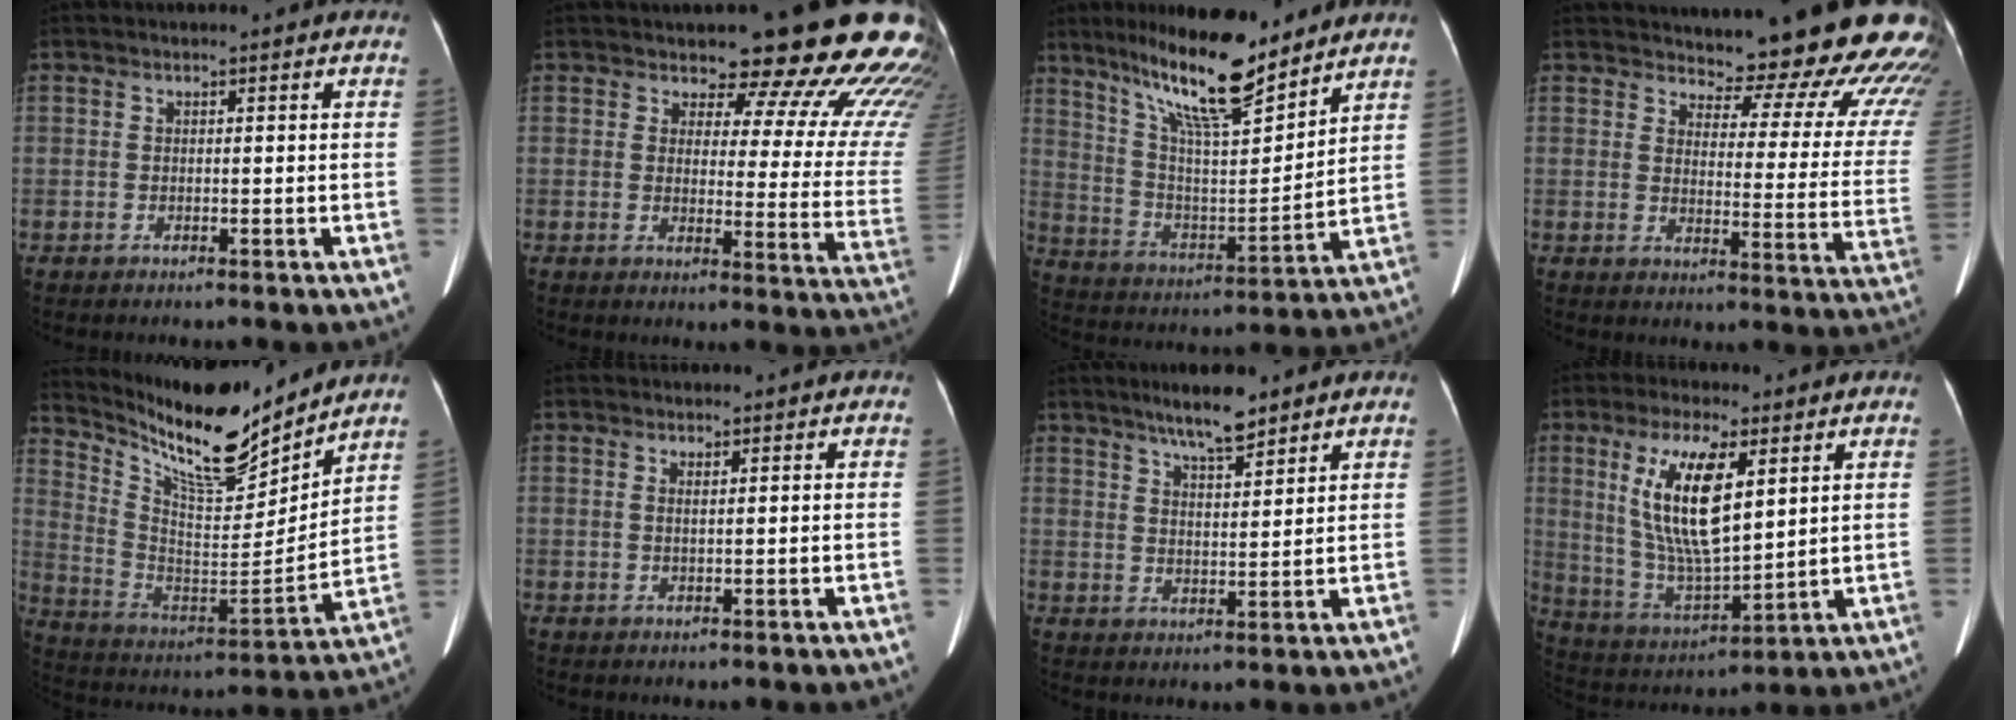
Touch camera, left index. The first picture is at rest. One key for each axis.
{"total": 20.0, "fx": 17.9, "fy": 4.3, "fz": 7.8, "tx": -0.069, "ty": -0.104, "tz": 0.181}
{"total": 17.6, "fx": 13.4, "fy": 2.9, "fz": 11.0, "tx": -0.195, "ty": -0.002, "tz": 0.237}
{"total": 21.5, "fx": 20.2, "fy": 3.7, "fz": 6.4, "tx": -0.056, "ty": -0.114, "tz": 0.218}
{"total": 16.9, "fx": 14.9, "fy": 2.4, "fz": 7.6, "tx": -0.153, "ty": -0.018, "tz": 0.266}
{"total": 0.8, "fx": 0.4, "fy": 0.1, "fz": 0.7, "tx": -0.017, "ty": 0.002, "tz": 0.008}
{"total": 6.9, "fx": 5.4, "fy": 1.0, "fz": 4.1, "tx": -0.075, "ty": 0.005, "tz": 0.093}
{"total": 13.6, "fx": 4.6, "fy": 3.7, "fz": 12.3, "tx": -0.253, "ty": -0.003, "tz": 0.092}